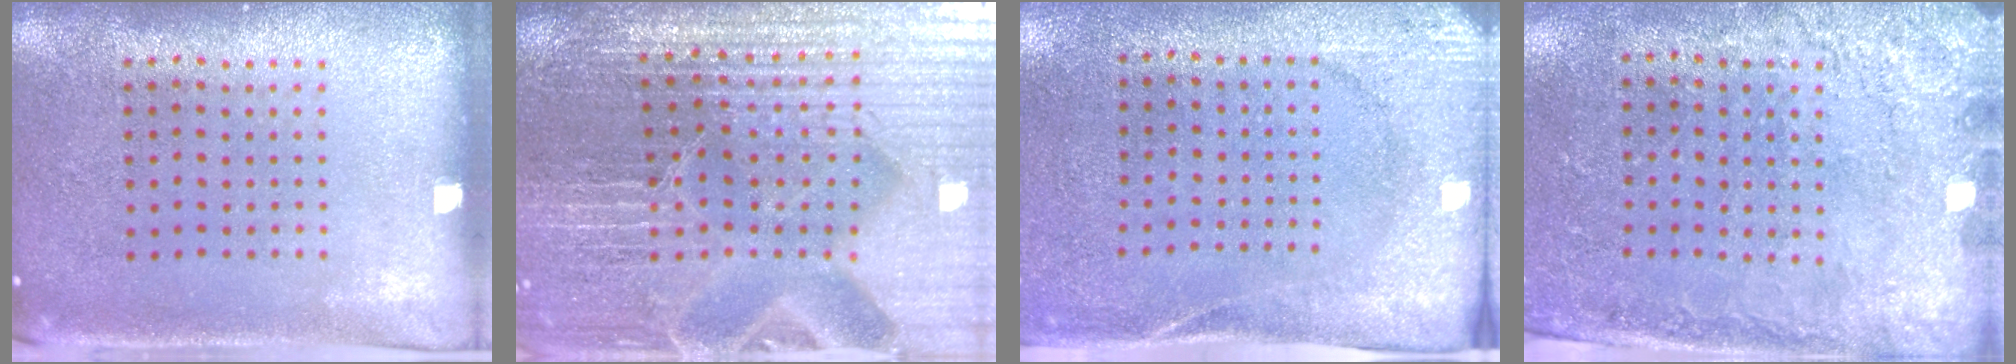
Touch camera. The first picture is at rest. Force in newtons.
{"total": 5.1, "press": 4.9, "slide": 1.5}
{"total": 2.6, "press": 2.0, "slide": 1.6}
{"total": 2.5, "press": 2.1, "slide": 1.3}